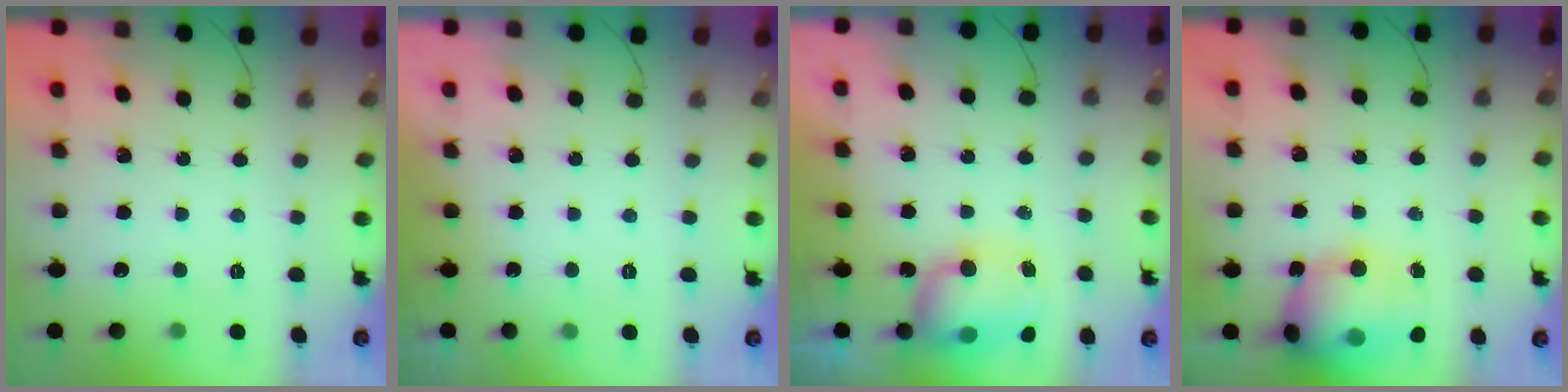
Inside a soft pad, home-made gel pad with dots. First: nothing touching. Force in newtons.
{"total": 0.0}
{"total": 8.7, "press": 8.6, "slide": 1.6}
{"total": 16.5, "press": 16.1, "slide": 4.0}